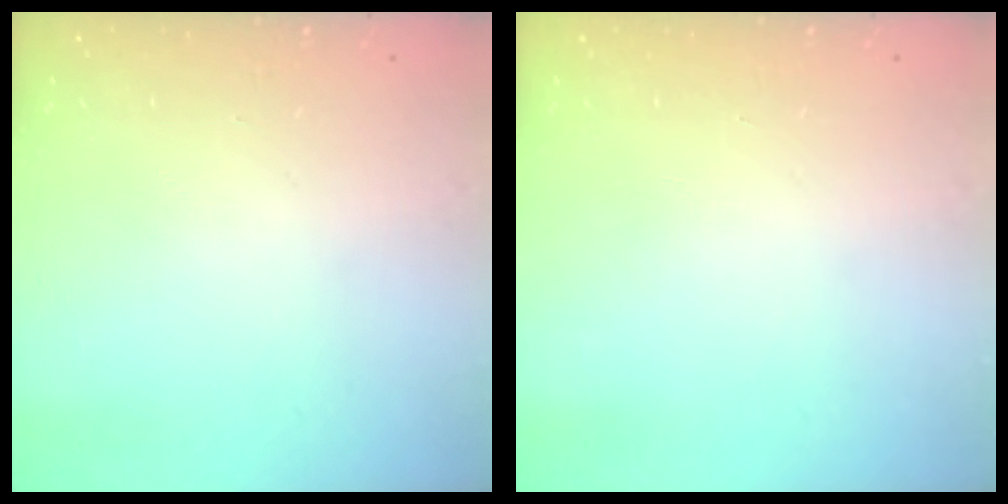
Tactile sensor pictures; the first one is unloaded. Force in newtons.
{"total": 0.0}